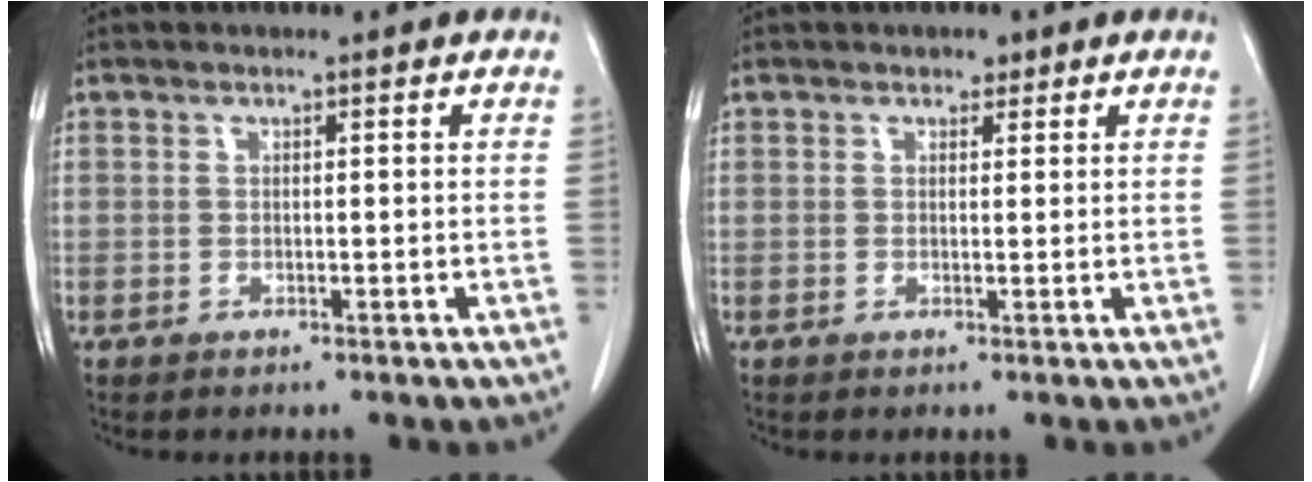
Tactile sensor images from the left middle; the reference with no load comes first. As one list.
[{"total": 1.2, "force": [0.8, 0.8, 0.4], "torque": [-0.006, -0.001, 0.010]}]